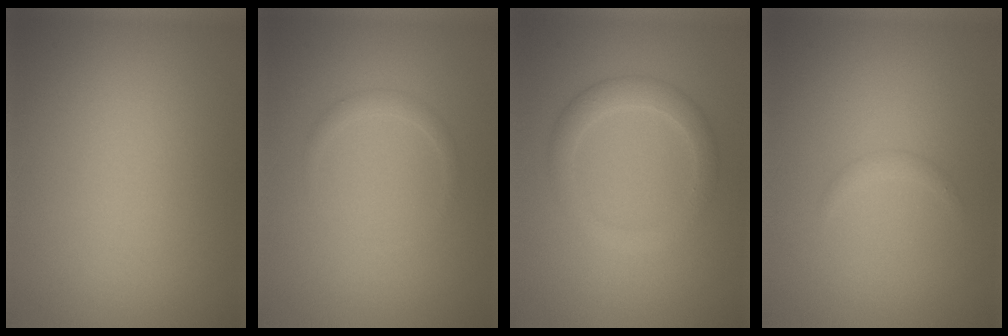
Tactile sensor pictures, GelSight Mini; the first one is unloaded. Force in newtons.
{"total": 0.9, "press": 0.9, "slide": 0.0}
{"total": 2.6, "press": 2.6, "slide": 0.1}
{"total": 0.6, "press": 0.6, "slide": 0.0}